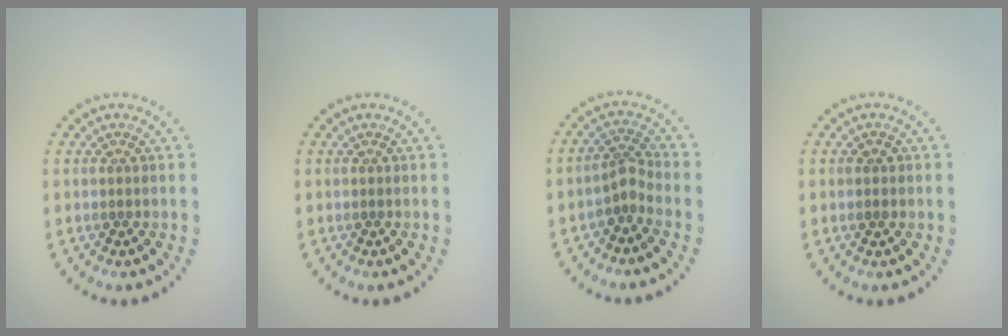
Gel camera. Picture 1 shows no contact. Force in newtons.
{"total": 0.0}
{"total": 2.0, "press": 1.4, "slide": 1.4}
{"total": 0.8, "press": 0.8, "slide": 0.1}